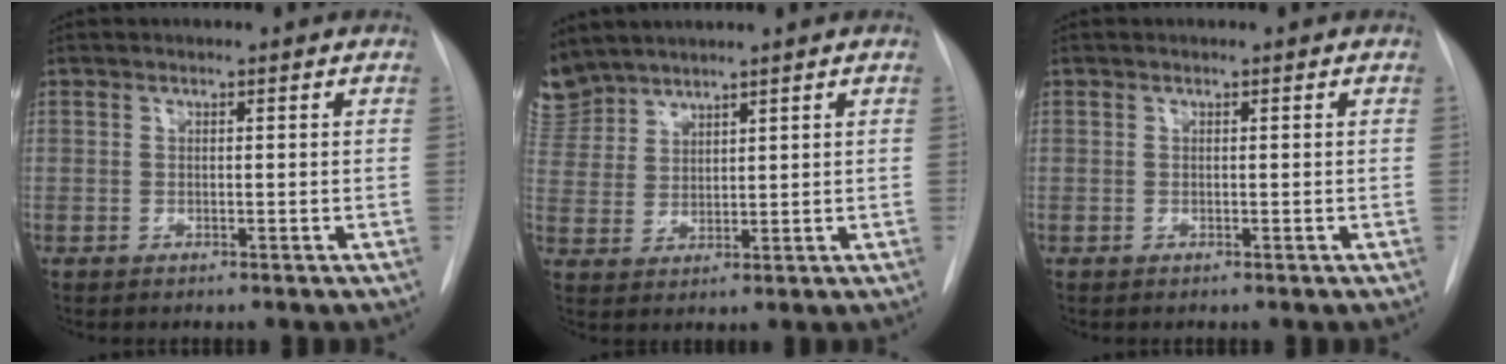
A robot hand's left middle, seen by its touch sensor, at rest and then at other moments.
{"total": 6.4, "force": [6.1, 2.0, 0.2], "torque": [-0.014, 0.008, 0.136]}
{"total": 0.0}